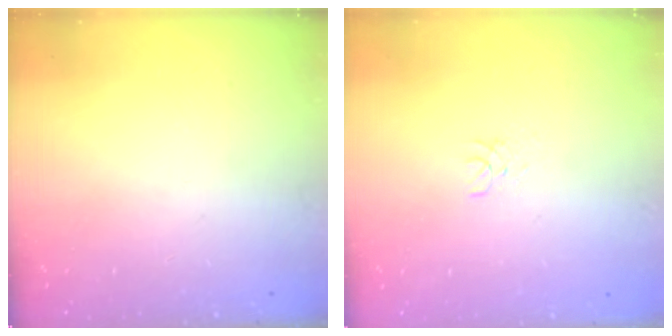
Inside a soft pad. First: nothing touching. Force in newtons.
{"total": 1.3, "press": 1.3, "slide": 0.1}